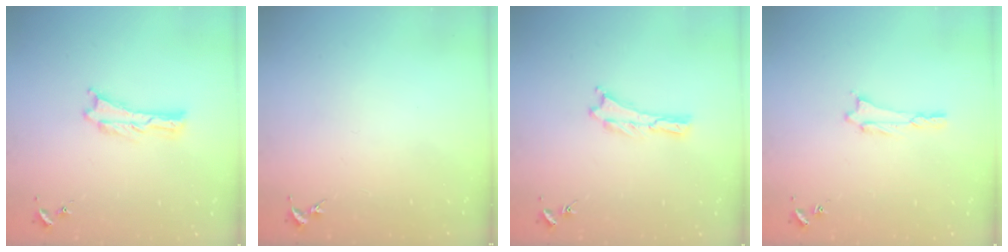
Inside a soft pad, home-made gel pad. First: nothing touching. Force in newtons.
{"total": 0.0}
{"total": 0.0}
{"total": 0.8, "press": 0.8, "slide": 0.1}